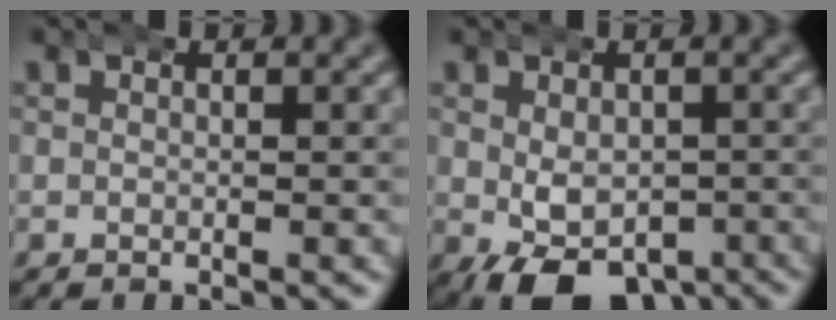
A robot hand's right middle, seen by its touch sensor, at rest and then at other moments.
{"total": 6.7, "force": [-4.0, 3.6, 4.0], "torque": [-0.073, -0.034, -0.048]}